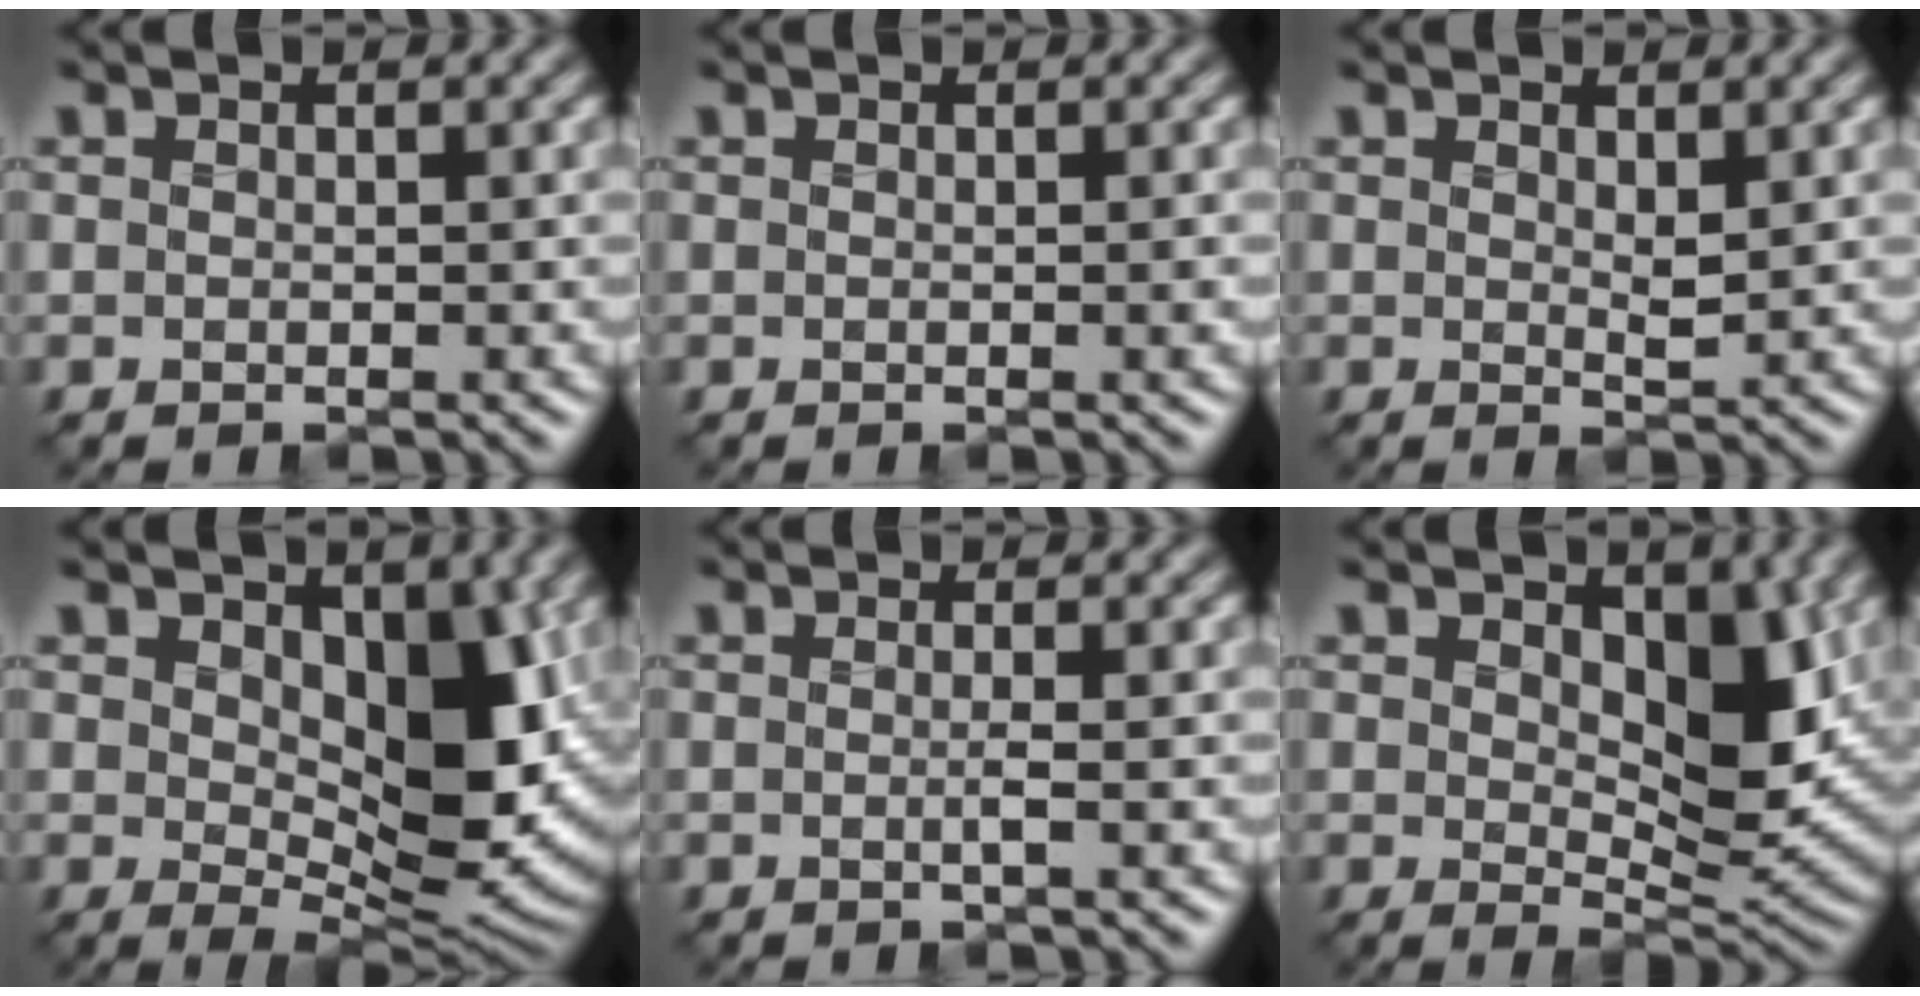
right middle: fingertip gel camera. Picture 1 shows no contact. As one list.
[{"total": 0.0}, {"total": 1.3, "force": [0.6, 0.5, 1.1], "torque": [-0.021, -0.006, 0.009]}, {"total": 8.8, "force": [1.6, 4.7, 7.3], "torque": [-0.118, -0.018, 0.026]}, {"total": 0.8, "force": [-0.5, -0.2, 0.6], "torque": [-0.017, -0.002, -0.013]}, {"total": 6.9, "force": [1.9, 3.7, 5.5], "torque": [-0.084, -0.018, 0.026]}]